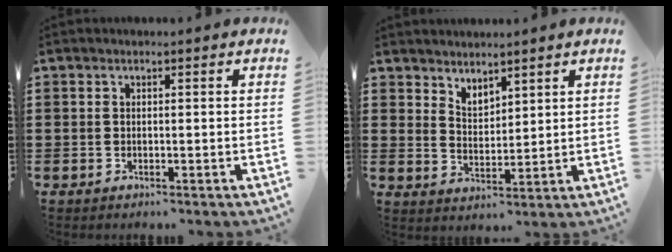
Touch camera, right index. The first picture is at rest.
{"total": 3.0, "force": [2.9, 0.8, -0.3], "torque": [-0.004, -0.007, 0.057]}